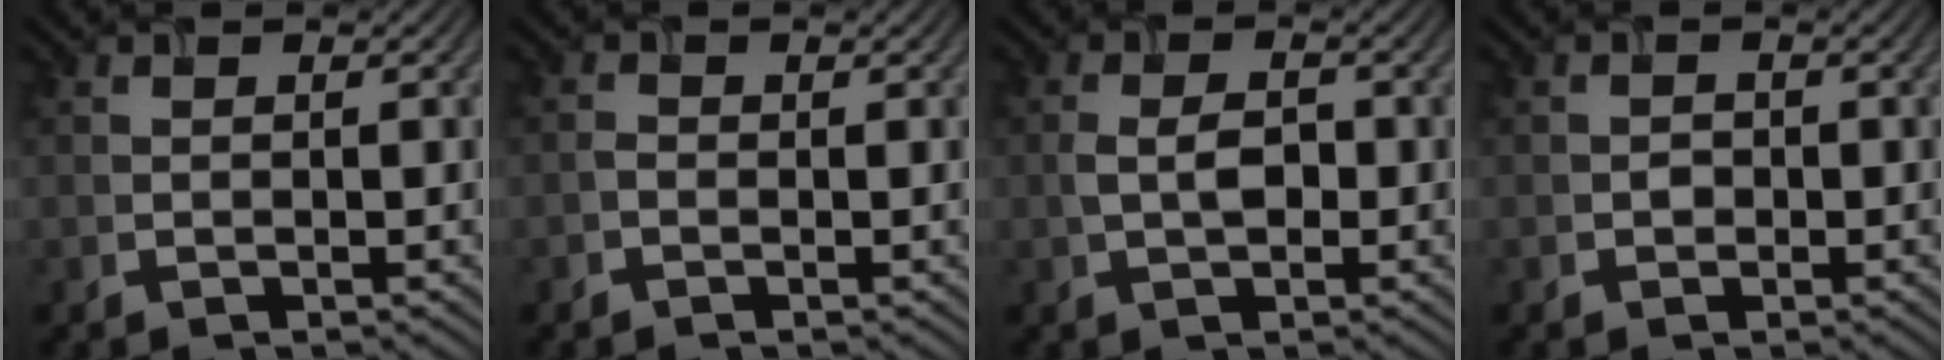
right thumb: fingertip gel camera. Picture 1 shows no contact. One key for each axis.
{"total": 0.8, "fx": -0.5, "fy": 0.4, "fz": 0.4, "tx": -0.008, "ty": 0.001, "tz": -0.013}
{"total": 3.1, "fx": -0.3, "fy": 1.8, "fz": 2.5, "tx": -0.054, "ty": 0.000, "tz": -0.008}
{"total": 1.0, "fx": -0.4, "fy": 0.9, "fz": 0.2, "tx": -0.001, "ty": -0.001, "tz": -0.009}